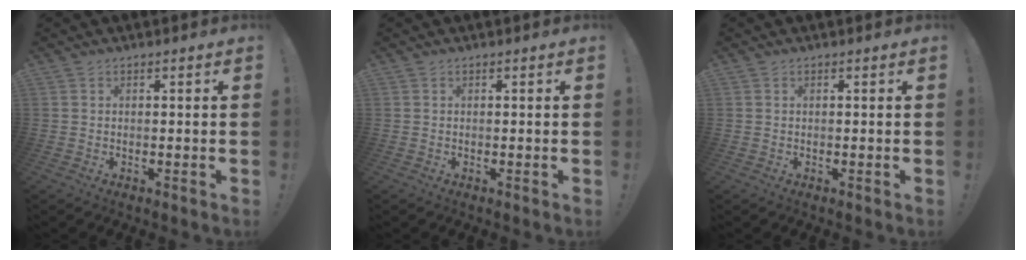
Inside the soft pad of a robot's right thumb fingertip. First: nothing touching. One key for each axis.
{"total": 0.0}
{"total": 0.0}